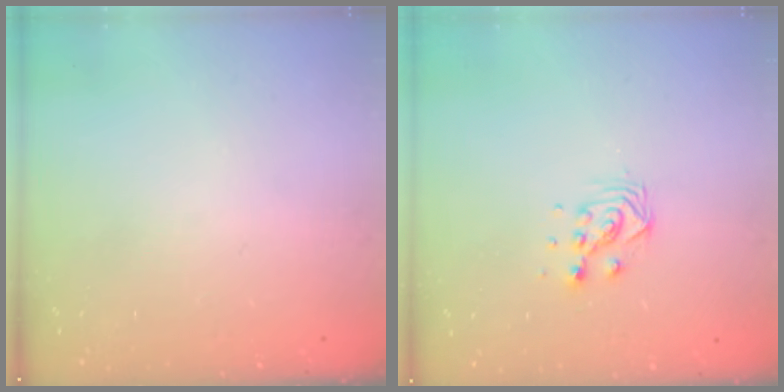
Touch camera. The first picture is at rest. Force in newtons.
{"total": 4.3, "press": 4.2, "slide": 0.3}